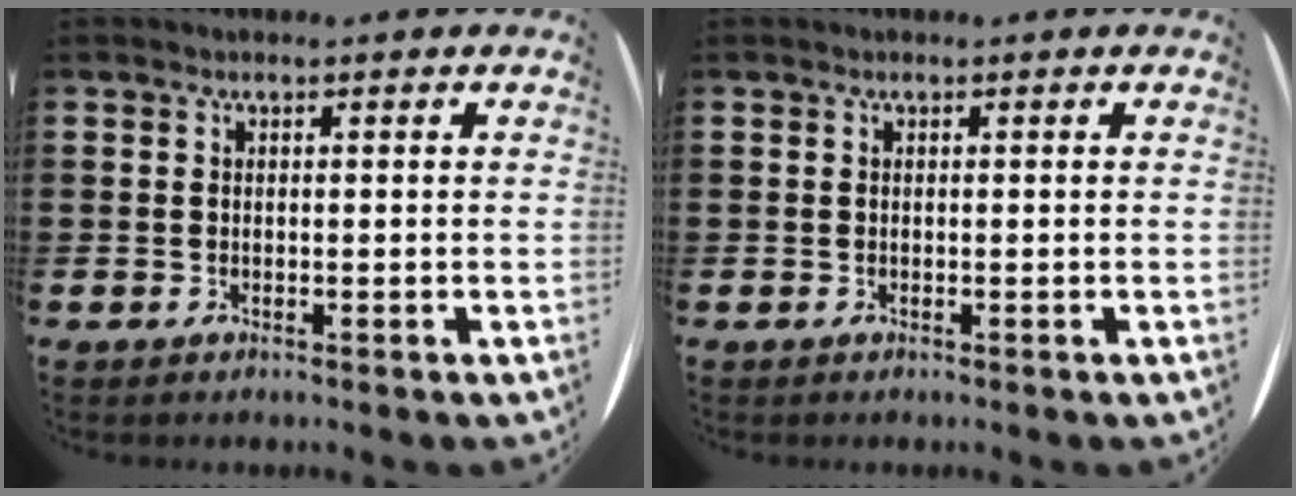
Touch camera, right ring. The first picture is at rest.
{"total": 0.0}